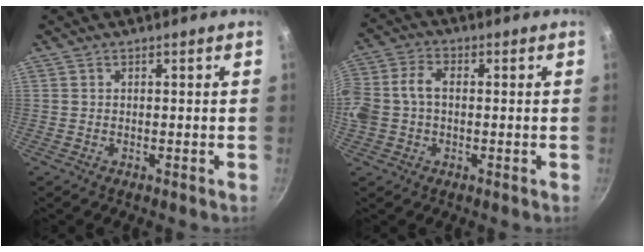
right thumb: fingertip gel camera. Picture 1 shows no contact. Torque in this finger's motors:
{"motor_torque": [0.17, 0.63, 1.71, 0.06, 0.25]}